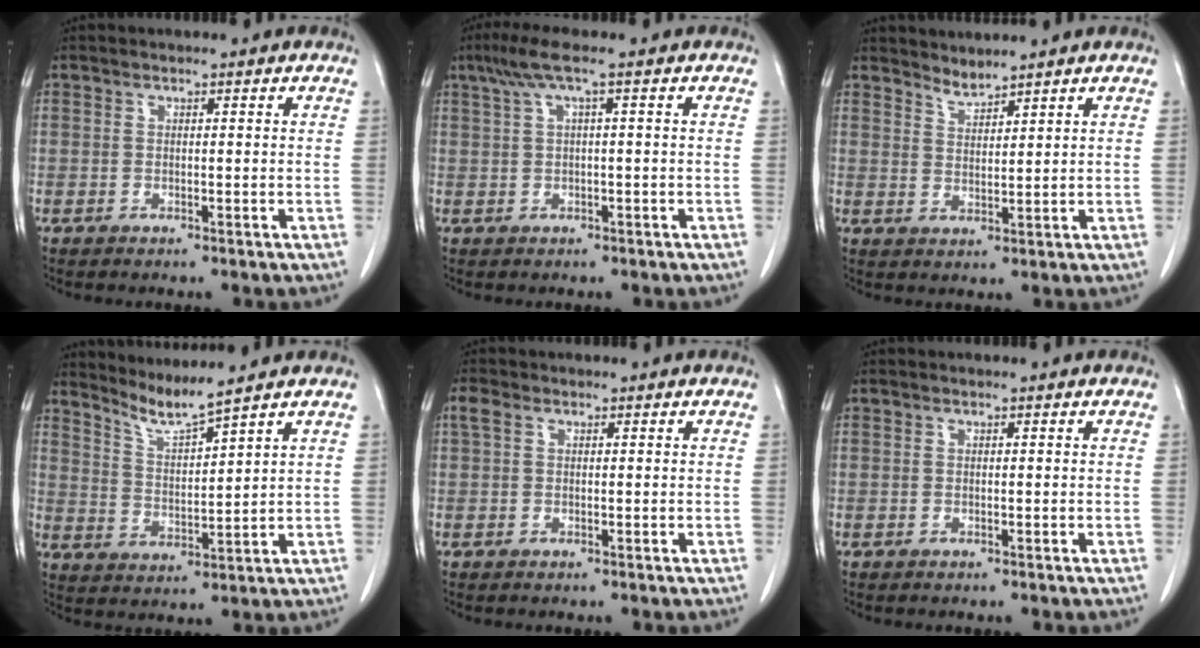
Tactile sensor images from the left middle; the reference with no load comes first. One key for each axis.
{"total": 3.8, "fx": 1.7, "fy": -0.3, "fz": 3.4, "tx": -0.075, "ty": 0.026, "tz": 0.037}
{"total": 2.2, "fx": 2.2, "fy": -0.3, "fz": -0.1, "tx": -0.001, "ty": -0.005, "tz": 0.045}
{"total": 5.1, "fx": 4.6, "fy": -1.7, "fz": 1.1, "tx": -0.030, "ty": -0.022, "tz": 0.096}
{"total": 1.4, "fx": 0.6, "fy": 0.9, "fz": 0.9, "tx": -0.028, "ty": 0.021, "tz": 0.013}
{"total": 0.0}